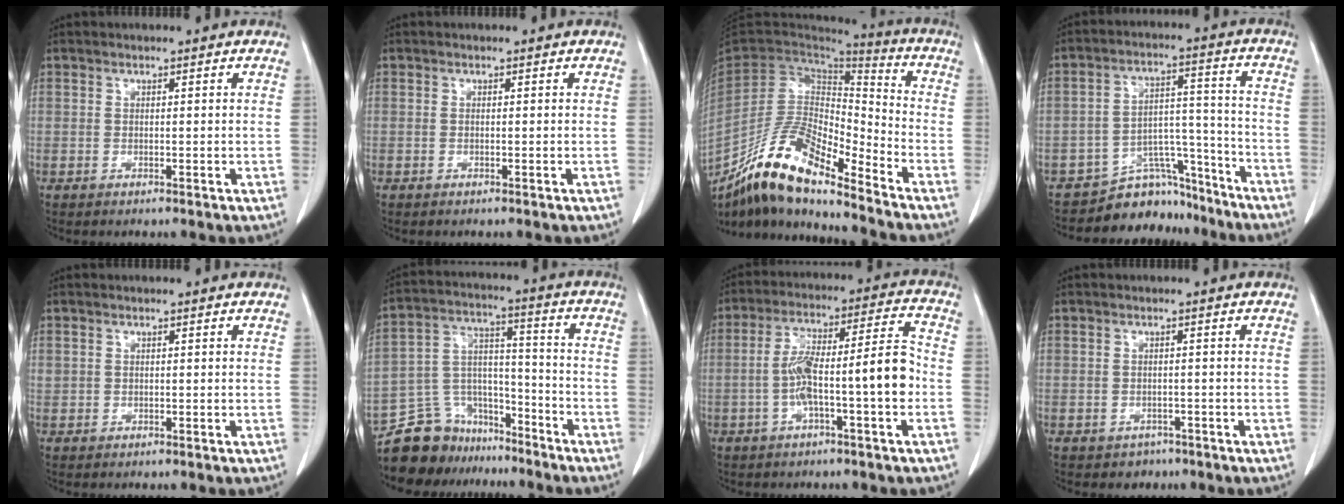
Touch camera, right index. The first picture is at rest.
{"total": 0.0}
{"total": 16.4, "force": [-13.2, 3.7, 9.1], "torque": [-0.161, 0.015, -0.245]}
{"total": 9.8, "force": [-9.0, 3.9, 0.4], "torque": [0.012, 0.071, -0.140]}
{"total": 0.8, "force": [0.3, 0.7, 0.2], "torque": [0.004, 0.008, 0.005]}
{"total": 14.7, "force": [-12.6, 7.1, 2.4], "torque": [-0.051, 0.065, -0.219]}
{"total": 11.7, "force": [-2.8, 1.0, 11.4], "torque": [-0.195, 0.033, -0.047]}
{"total": 2.5, "force": [-1.3, 2.2, 0.0], "torque": [0.002, 0.009, -0.016]}